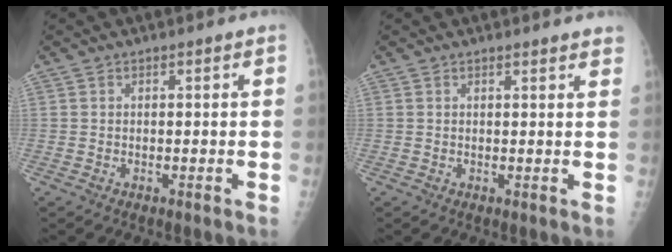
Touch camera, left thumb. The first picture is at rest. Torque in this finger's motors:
{"motor_torque": [-0.16, 0.01, 0.10, 0.02, 0.01]}